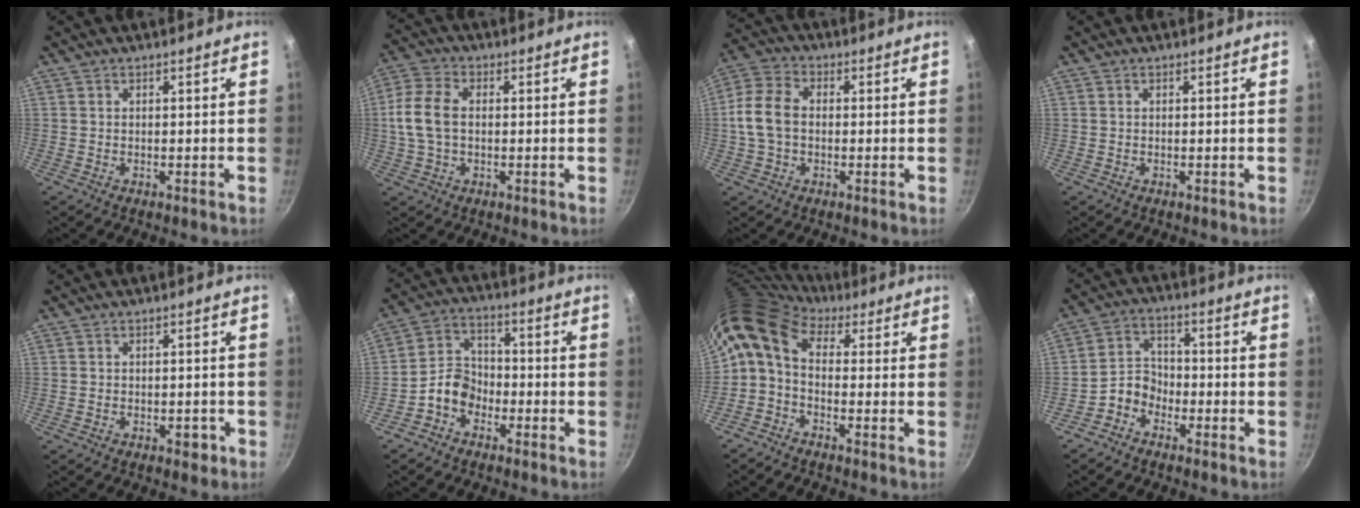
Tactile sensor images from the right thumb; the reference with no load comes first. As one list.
[{"total": 8.9, "force": [0.3, 5.7, 6.8], "torque": [-0.143, 0.018, -0.004]}, {"total": 9.2, "force": [-0.1, 6.5, 6.6], "torque": [-0.125, 0.022, -0.014]}, {"total": 0.0}, {"total": 2.1, "force": [-1.0, 1.3, 1.4], "torque": [-0.008, 0.014, -0.007]}, {"total": 7.1, "force": [-3.4, 5.3, 3.3], "torque": [-0.035, 0.043, -0.077]}, {"total": 9.4, "force": [1.2, 6.3, 6.9], "torque": [-0.138, 0.030, 0.001]}, {"total": 5.4, "force": [-3.2, 4.0, 2.0], "torque": [-0.013, 0.041, -0.072]}]